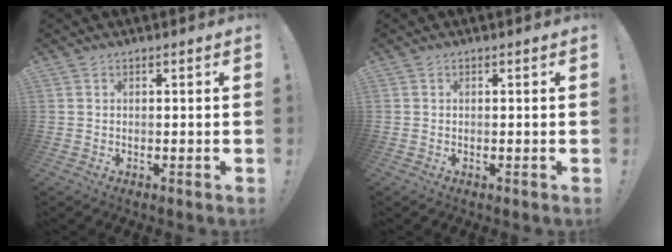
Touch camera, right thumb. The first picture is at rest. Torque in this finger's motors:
{"motor_torque": [-0.17, -0.03, -0.07, 0.11, -0.12]}